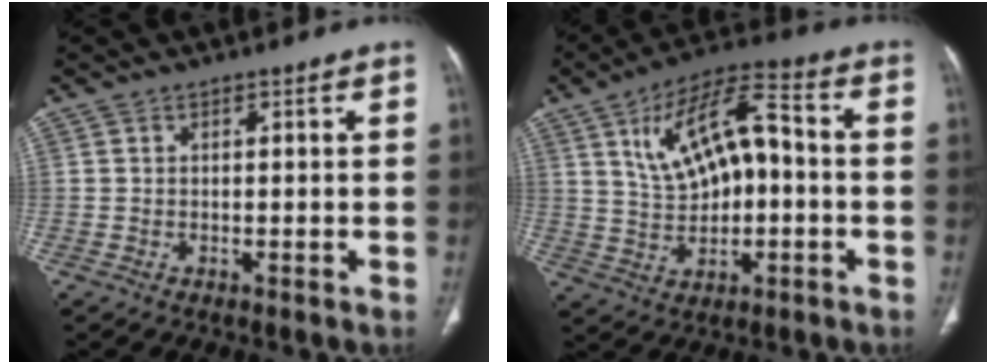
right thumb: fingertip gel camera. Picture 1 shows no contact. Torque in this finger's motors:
{"motor_torque": [-0.01, 0.56, 0.13, 0.18, 0.33]}